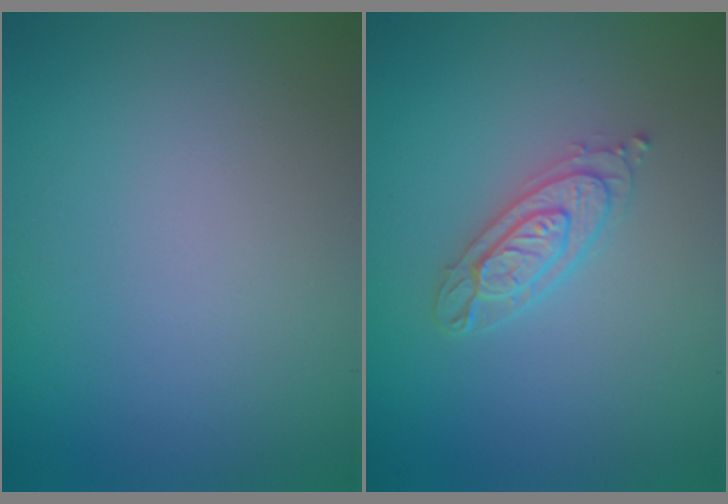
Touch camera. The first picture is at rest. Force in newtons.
{"total": 2.6, "press": 2.5, "slide": 0.5}